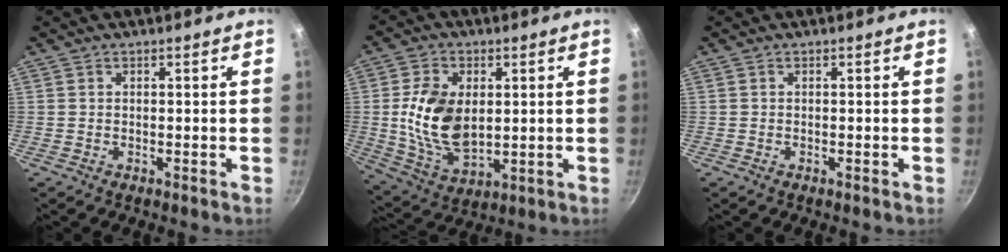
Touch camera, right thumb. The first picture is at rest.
{"total": 14.0, "force": [1.3, 8.8, 10.8], "torque": [-0.183, -0.014, 0.032]}
{"total": 0.0}